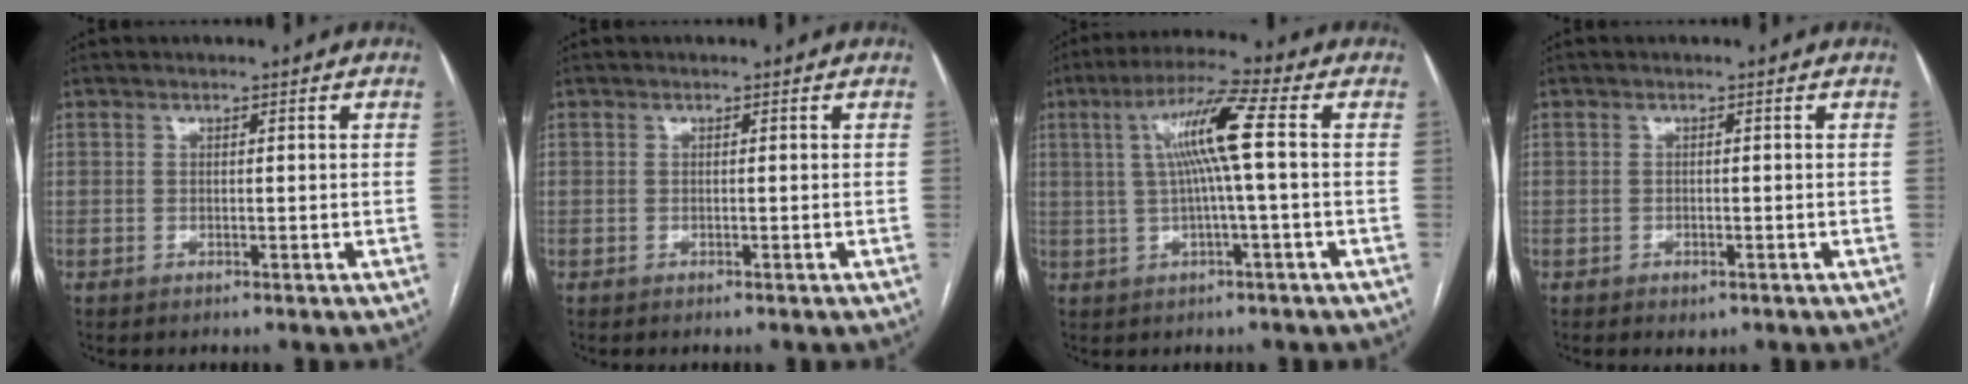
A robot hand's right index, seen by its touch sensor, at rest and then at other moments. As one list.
[{"total": 0.0}, {"total": 8.7, "force": [1.1, -0.6, 8.6], "torque": [-0.160, 0.016, 0.021]}, {"total": 1.5, "force": [-0.8, 0.8, 0.9], "torque": [-0.011, 0.000, -0.004]}]